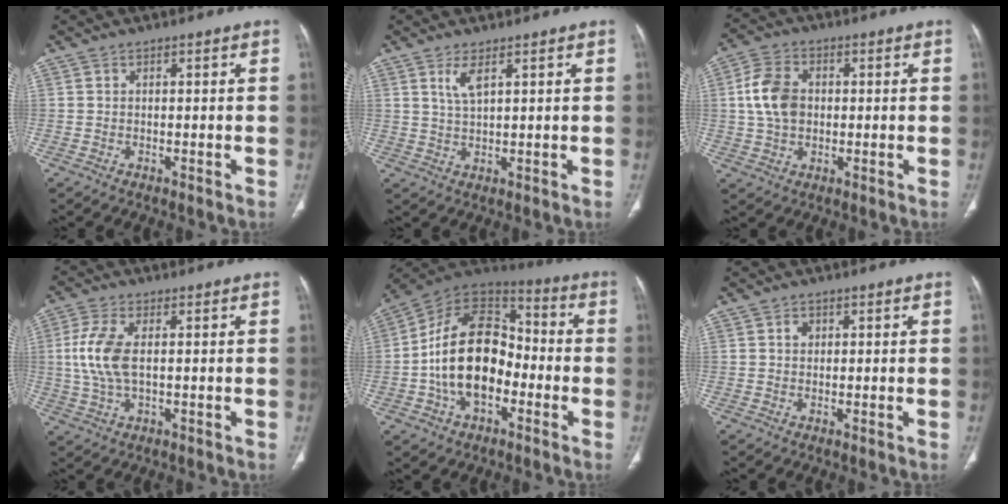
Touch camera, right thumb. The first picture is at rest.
{"total": 3.5, "force": [1.8, 0.9, 2.8], "torque": [-0.062, -0.010, 0.044]}
{"total": 8.7, "force": [0.7, 6.3, 6.0], "torque": [-0.106, 0.011, 0.010]}
{"total": 8.1, "force": [0.5, 3.8, 7.1], "torque": [-0.172, 0.001, 0.010]}
{"total": 19.4, "force": [-3.6, 12.5, 14.4], "torque": [-0.224, 0.046, -0.068]}
{"total": 1.5, "force": [0.5, 1.3, 0.7], "torque": [-0.005, 0.001, 0.006]}